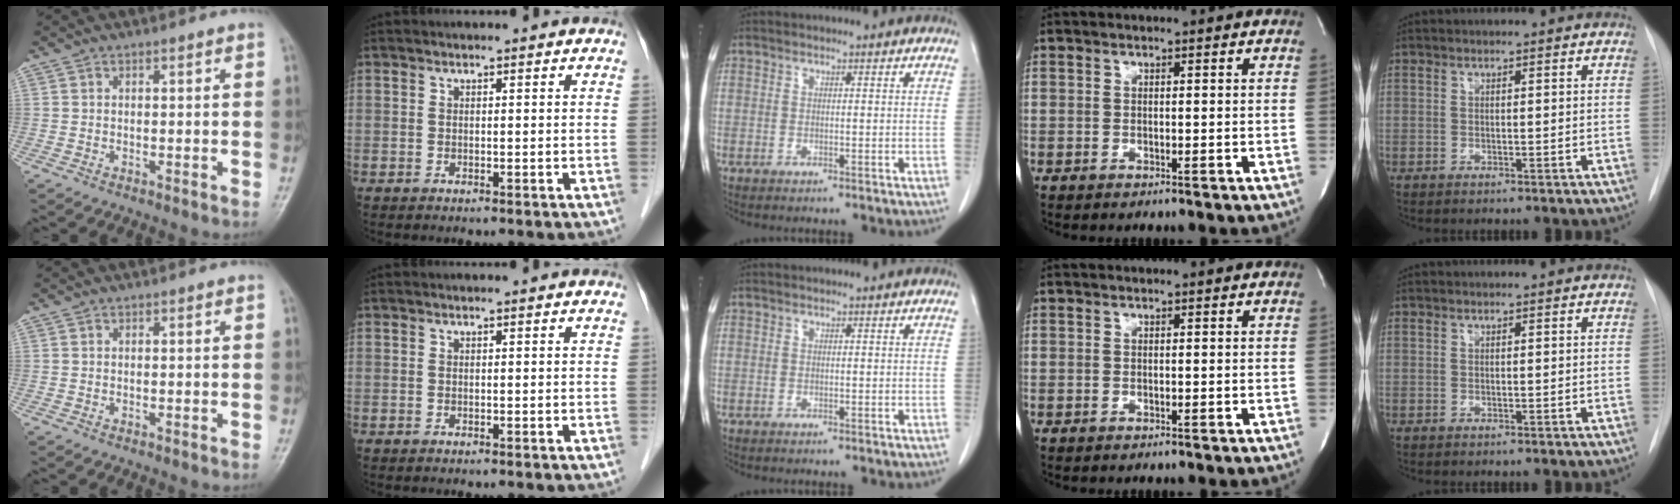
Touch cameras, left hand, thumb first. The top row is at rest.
{}